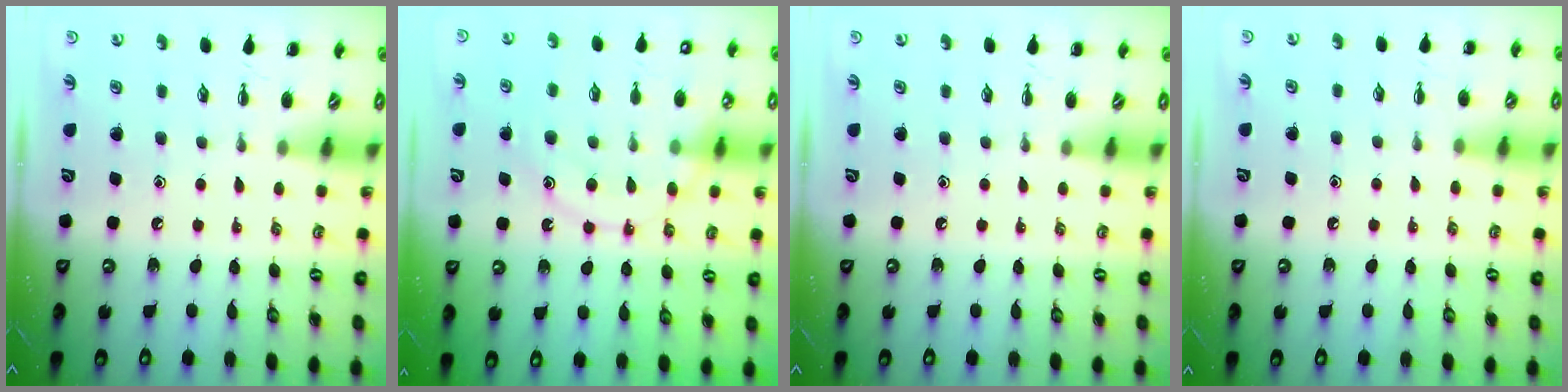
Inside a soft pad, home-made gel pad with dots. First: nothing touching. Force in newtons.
{"total": 14.3, "press": 14.3, "slide": 1.0}
{"total": 0.0}
{"total": 5.4, "press": 5.0, "slide": 2.0}